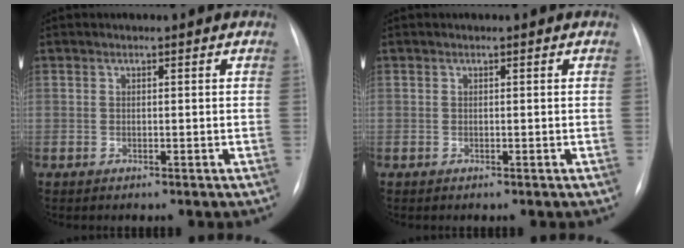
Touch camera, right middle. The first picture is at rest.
{"total": 0.0}